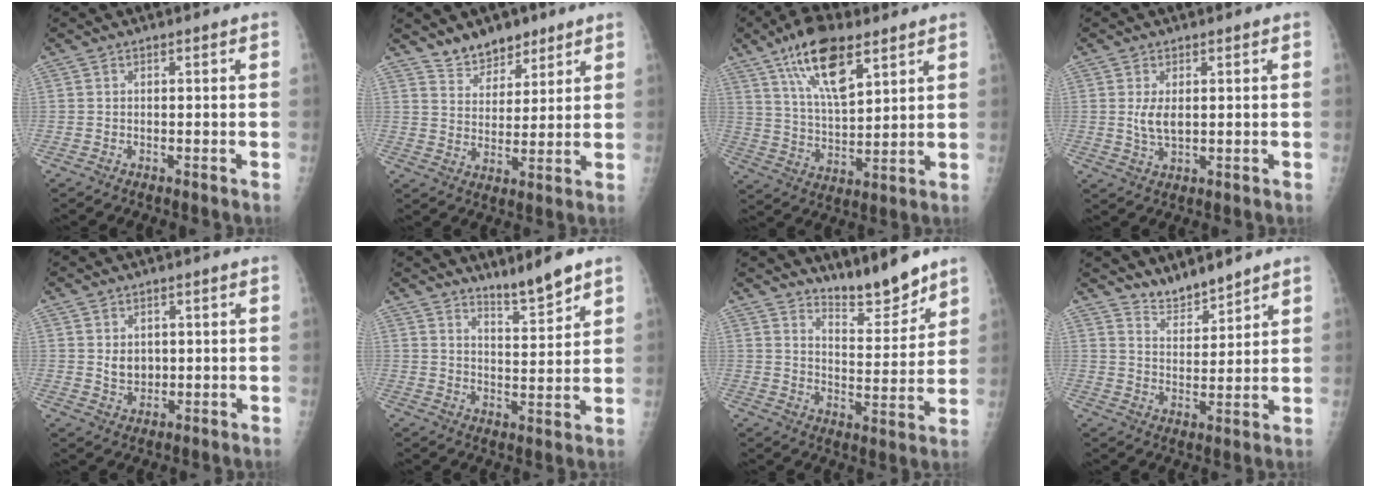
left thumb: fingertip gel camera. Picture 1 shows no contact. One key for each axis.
{"total": 7.8, "fx": 6.1, "fy": 4.2, "fz": 2.4, "tx": -0.005, "ty": -0.042, "tz": 0.107}
{"total": 14.9, "fx": 8.6, "fy": 5.9, "fz": 10.6, "tx": -0.166, "ty": -0.033, "tz": 0.157}
{"total": 3.8, "fx": 0.7, "fy": 2.0, "fz": 3.1, "tx": -0.059, "ty": -0.010, "tz": 0.018}
{"total": 3.7, "fx": 0.8, "fy": 3.0, "fz": 2.1, "tx": -0.019, "ty": -0.010, "tz": 0.022}
{"total": 6.5, "fx": 5.7, "fy": 0.4, "fz": 3.2, "tx": -0.048, "ty": -0.050, "tz": 0.098}
{"total": 9.3, "fx": 8.5, "fy": 1.8, "fz": 3.4, "tx": -0.031, "ty": -0.072, "tz": 0.146}
{"total": 5.8, "fx": 5.6, "fy": 1.2, "fz": 1.2, "tx": -0.011, "ty": -0.042, "tz": 0.109}